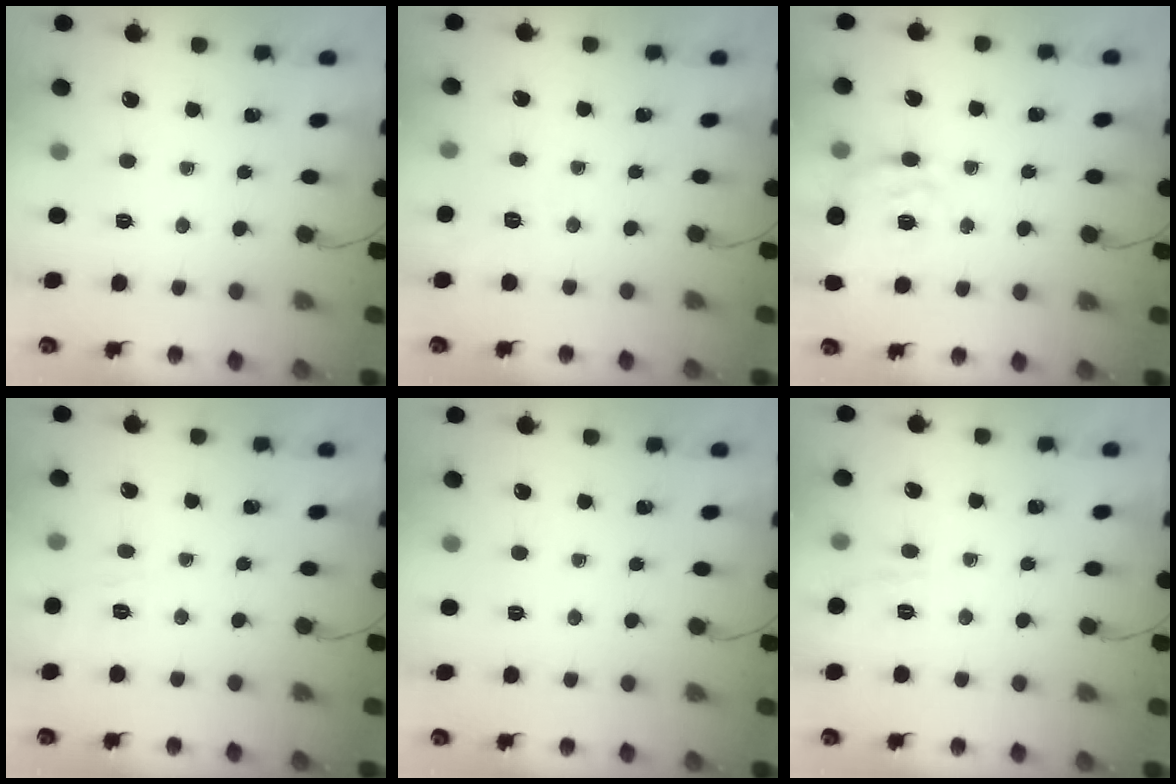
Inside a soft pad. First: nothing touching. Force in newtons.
{"total": 3.5, "press": 2.9, "slide": 2.1}
{"total": 11.0, "press": 10.7, "slide": 2.8}
{"total": 6.5, "press": 6.3, "slide": 1.7}
{"total": 0.0}
{"total": 1.9, "press": 0.2, "slide": 1.9}